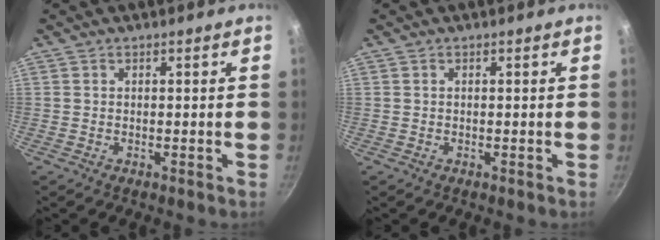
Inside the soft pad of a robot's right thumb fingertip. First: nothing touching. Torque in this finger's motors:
{"motor_torque": [-0.22, 0.02, -0.52, 0.09, 0.02]}